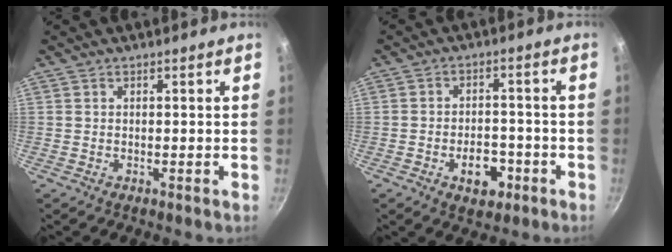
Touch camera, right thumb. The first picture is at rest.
{"total": 6.9, "force": [-3.0, 4.2, 4.6], "torque": [-0.045, 0.020, -0.042]}